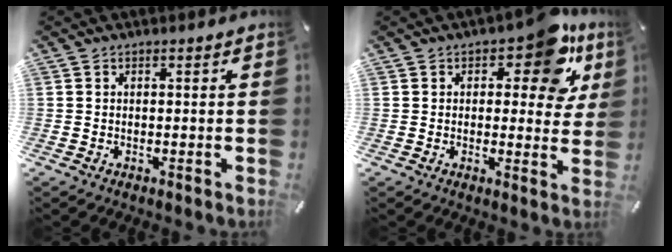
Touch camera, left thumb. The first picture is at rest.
{"total": 12.4, "force": [6.3, 5.9, 8.9], "torque": [-0.101, -0.033, 0.102]}